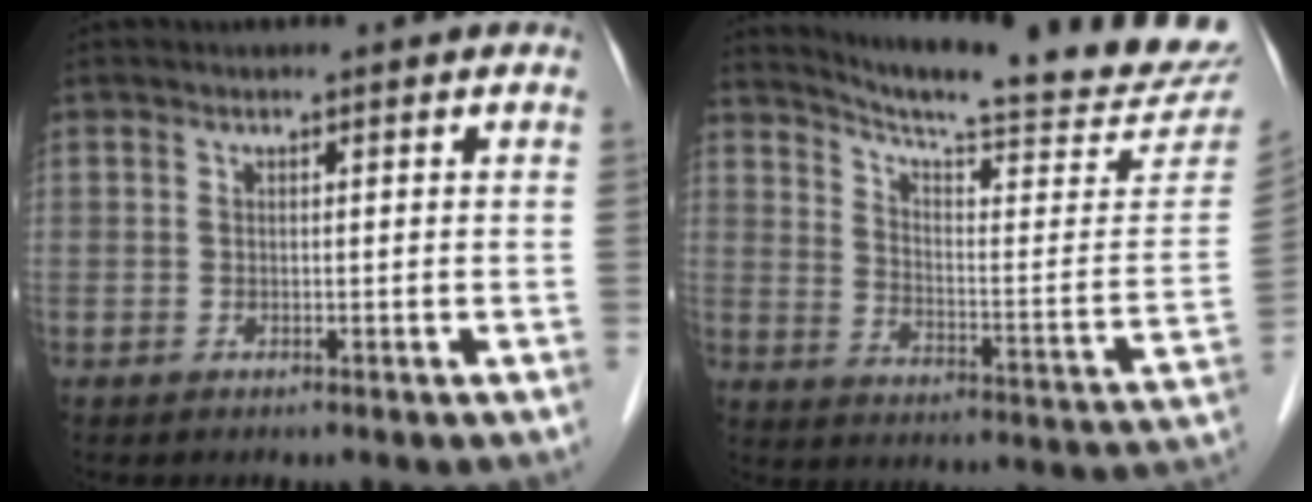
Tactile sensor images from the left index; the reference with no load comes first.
{"total": 24.2, "force": [22.6, 0.0, 8.6], "torque": [-0.134, -0.101, 0.290]}